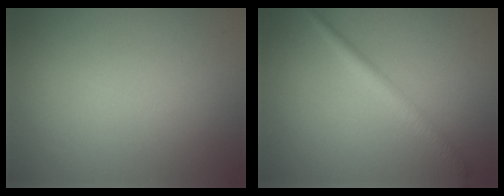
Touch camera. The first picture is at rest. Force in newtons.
{"total": 2.2, "press": 2.2, "slide": 0.1}